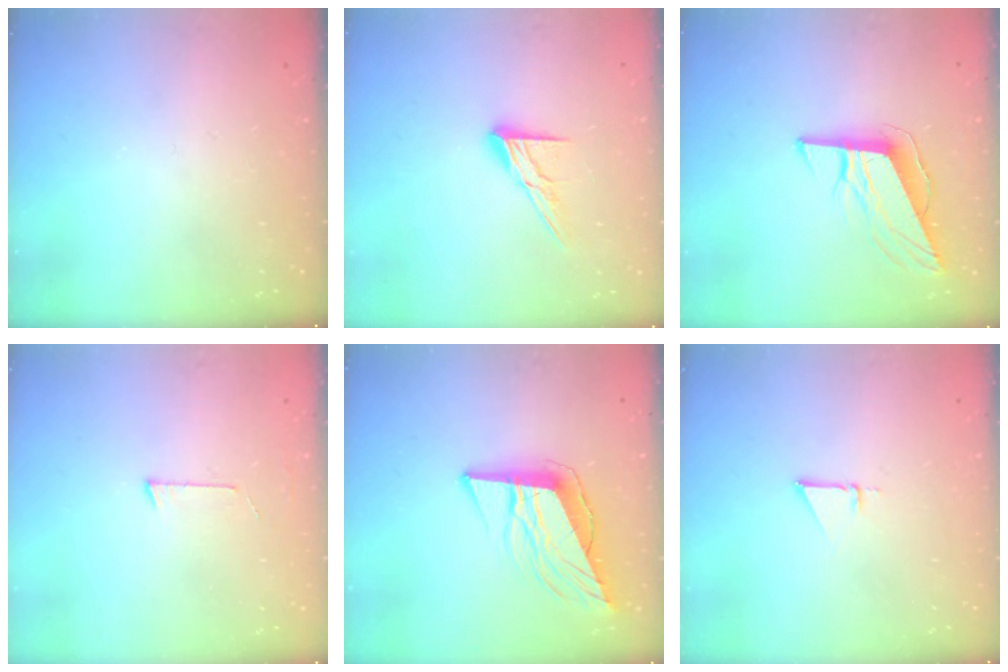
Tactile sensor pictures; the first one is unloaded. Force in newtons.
{"total": 9.8, "press": 9.8, "slide": 0.5}
{"total": 10.7, "press": 10.3, "slide": 2.6}
{"total": 2.7, "press": 2.7, "slide": 0.2}
{"total": 12.4, "press": 11.9, "slide": 3.6}
{"total": 3.1, "press": 3.1, "slide": 0.2}